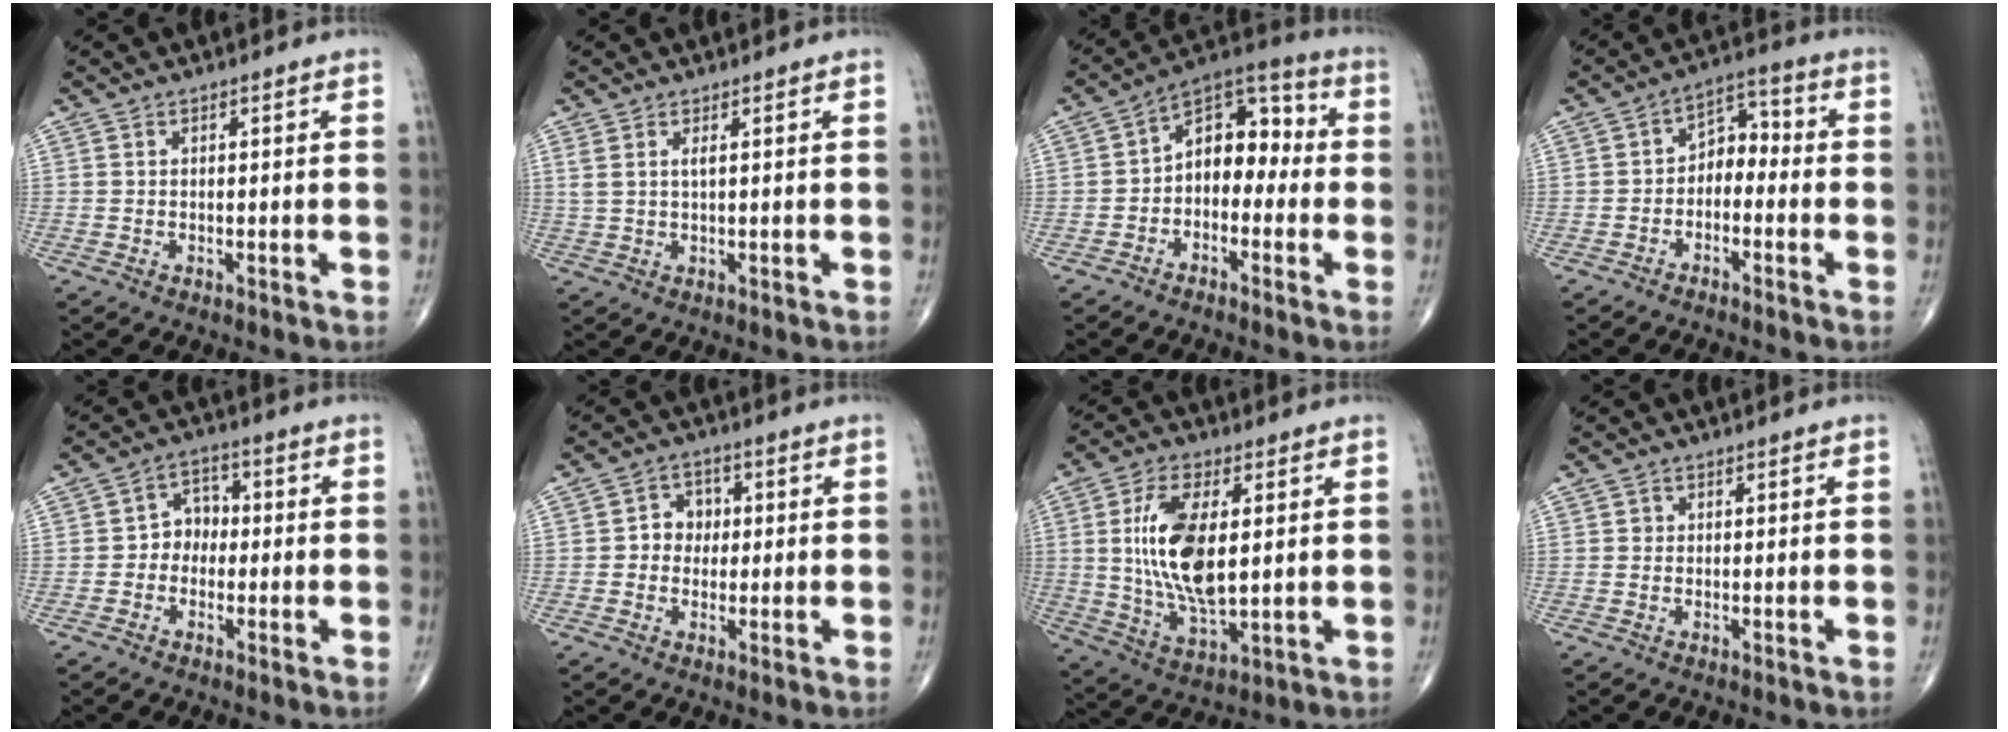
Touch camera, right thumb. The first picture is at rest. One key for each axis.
{"total": 1.6, "fx": 0.7, "fy": 0.2, "fz": 1.5, "tx": -0.045, "ty": 0.009, "tz": 0.019}
{"total": 10.8, "fx": -1.3, "fy": 7.3, "fz": 7.9, "tx": -0.084, "ty": 0.046, "tz": -0.041}
{"total": 6.1, "fx": -1.7, "fy": 4.2, "fz": 4.0, "tx": -0.040, "ty": 0.041, "tz": -0.043}
{"total": 4.8, "fx": -0.7, "fy": 4.0, "fz": 2.5, "tx": -0.010, "ty": 0.021, "tz": -0.027}
{"total": 4.4, "fx": 0.2, "fy": 3.9, "fz": 2.0, "tx": 0.002, "ty": 0.010, "tz": -0.007}
{"total": 14.9, "fx": 2.1, "fy": 6.8, "fz": 13.1, "tx": -0.251, "ty": -0.019, "tz": 0.046}
{"total": 0.6, "fx": 0.1, "fy": 0.6, "fz": 0.1, "tx": 0.002, "ty": 0.002, "tz": 0.002}